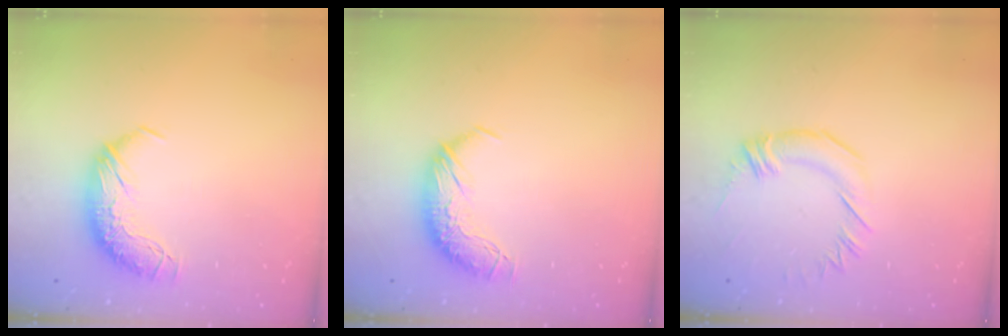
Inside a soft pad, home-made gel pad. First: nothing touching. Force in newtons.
{"total": 0.0}
{"total": 1.1, "press": 0.9, "slide": 0.6}